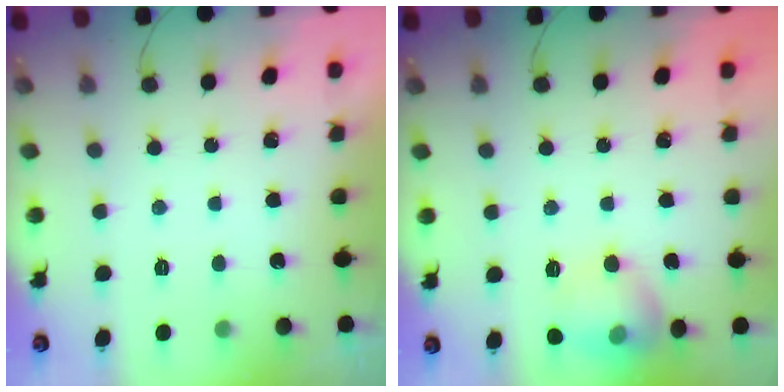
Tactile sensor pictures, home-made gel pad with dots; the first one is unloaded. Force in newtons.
{"total": 10.9, "press": 10.8, "slide": 0.8}